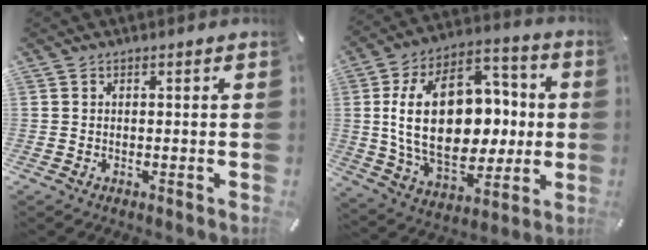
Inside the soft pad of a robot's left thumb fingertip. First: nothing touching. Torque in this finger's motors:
{"motor_torque": [1.42, 3.59, 1.70, -1.07, 0.90]}